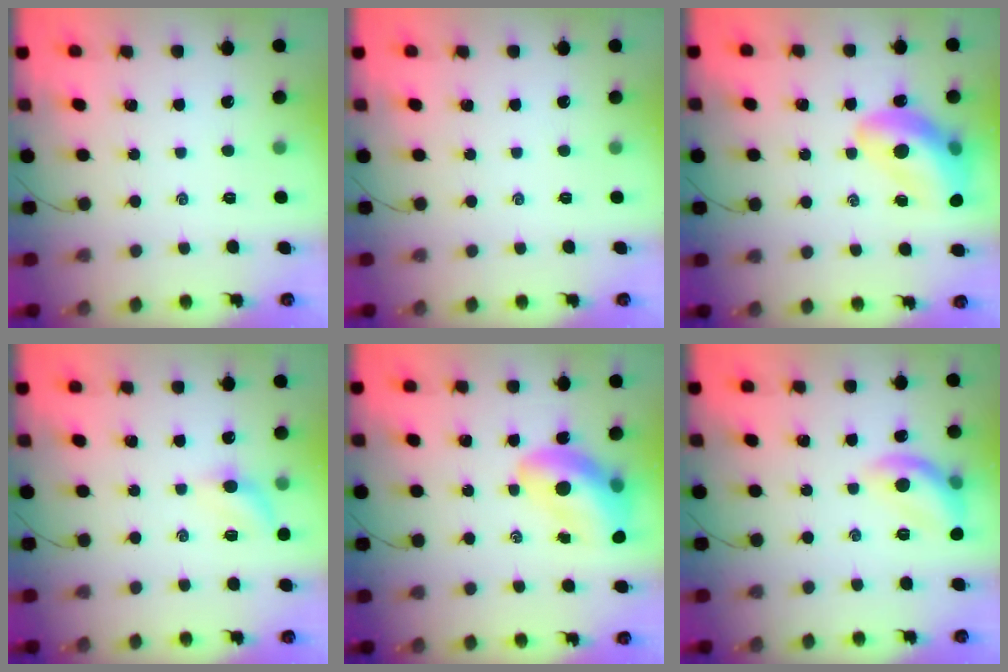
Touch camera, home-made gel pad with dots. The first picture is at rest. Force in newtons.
{"total": 0.0}
{"total": 18.1, "press": 17.6, "slide": 4.3}
{"total": 6.4, "press": 6.2, "slide": 1.6}
{"total": 14.2, "press": 13.6, "slide": 4.1}
{"total": 10.9, "press": 10.9, "slide": 0.5}